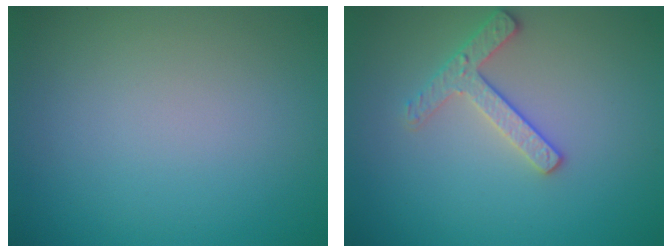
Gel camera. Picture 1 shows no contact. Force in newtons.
{"total": 2.5, "press": 2.4, "slide": 0.5}